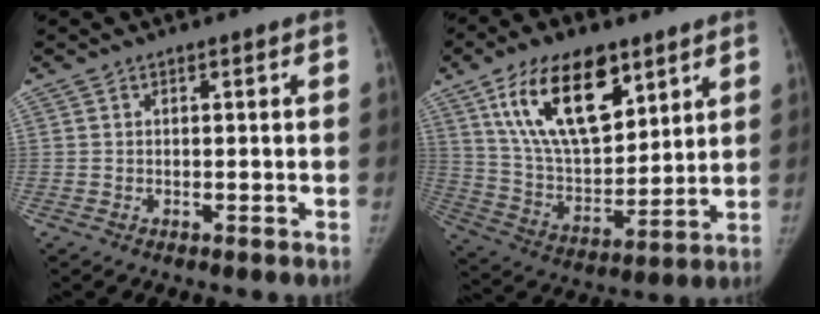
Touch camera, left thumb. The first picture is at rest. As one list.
[{"total": 20.5, "force": [10.7, 10.1, 14.2], "torque": [-0.210, -0.046, 0.200]}]